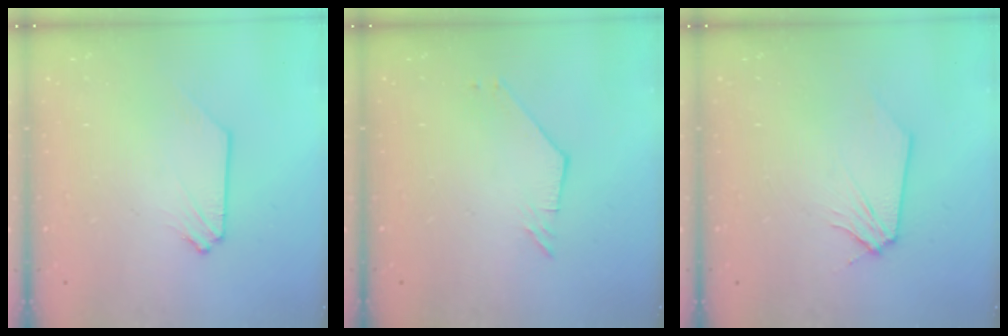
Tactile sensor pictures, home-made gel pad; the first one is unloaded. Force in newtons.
{"total": 2.2, "press": 2.2, "slide": 0.4}
{"total": 0.0}